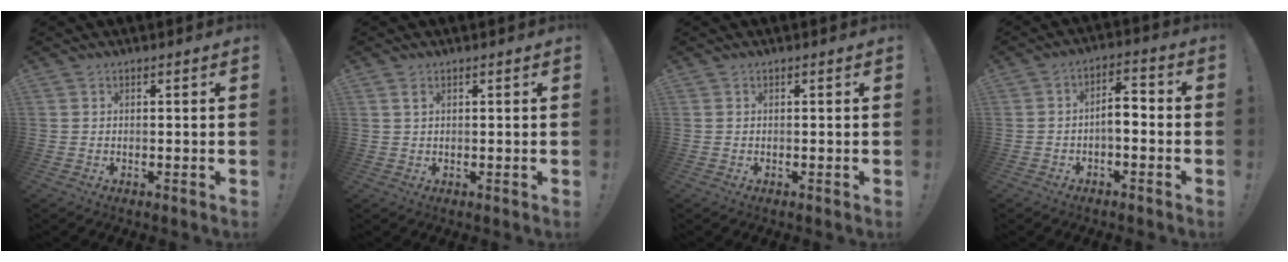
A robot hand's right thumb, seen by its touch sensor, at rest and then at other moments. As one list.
[{"total": 2.0, "force": [1.0, 0.8, 1.6], "torque": [-0.033, 0.003, 0.018]}, {"total": 0.0}, {"total": 5.7, "force": [-1.4, 2.8, 4.8], "torque": [-0.084, 0.007, -0.028]}]